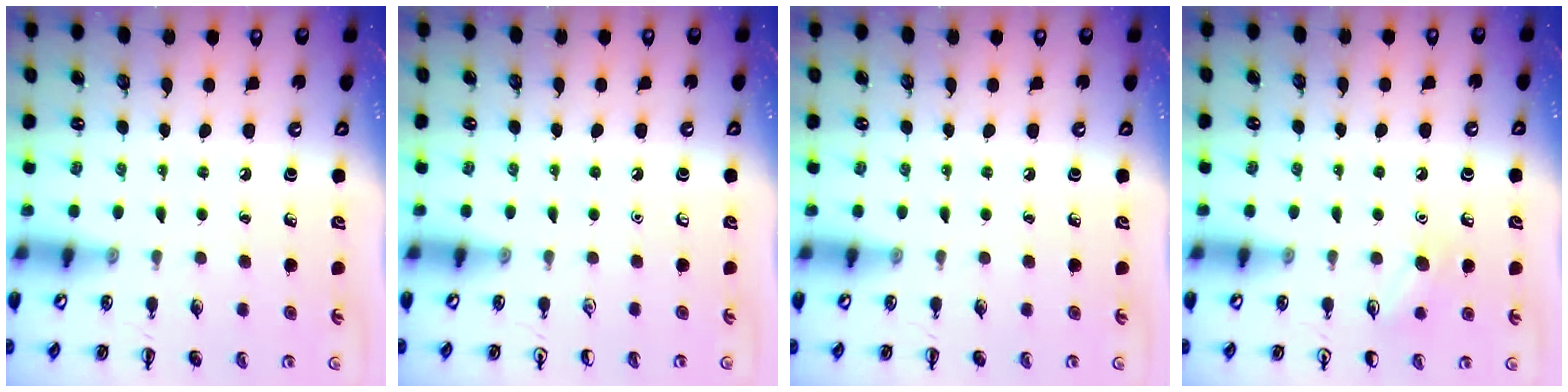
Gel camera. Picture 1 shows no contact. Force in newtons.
{"total": 0.0}
{"total": 0.0}
{"total": 7.7, "press": 7.5, "slide": 1.9}